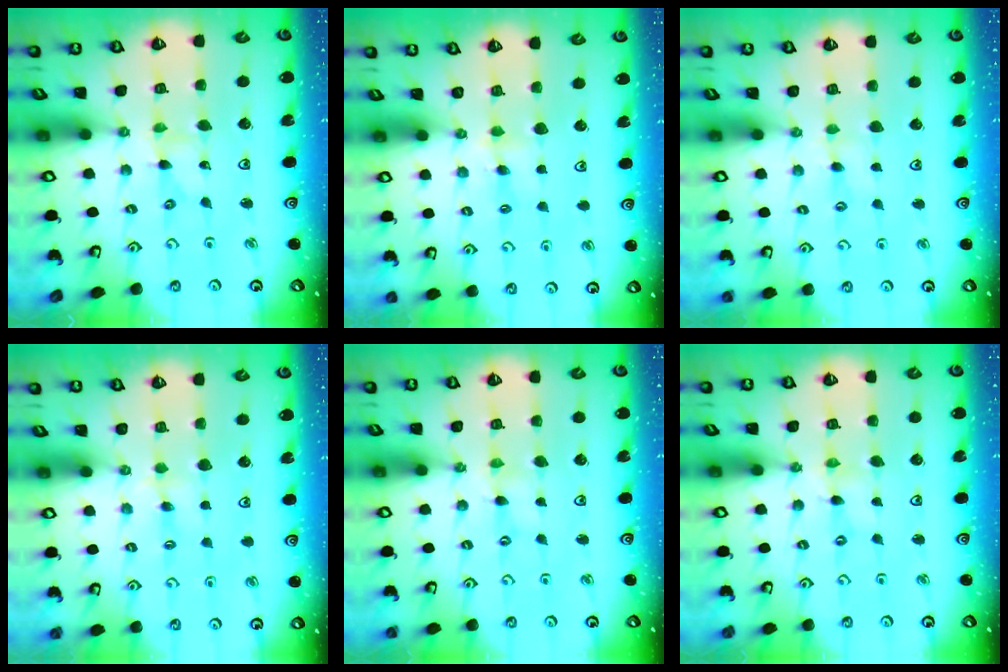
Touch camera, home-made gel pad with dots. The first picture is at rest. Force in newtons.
{"total": 4.4, "press": 4.3, "slide": 0.7}
{"total": 1.8, "press": 1.8, "slide": 0.3}
{"total": 2.3, "press": 2.3, "slide": 0.4}
{"total": 0.8, "press": 0.8, "slide": 0.1}
{"total": 0.0}